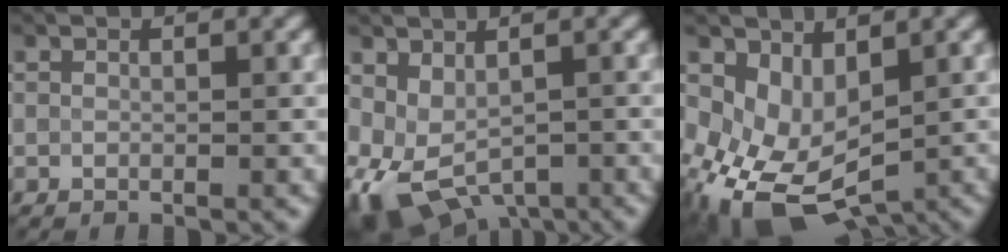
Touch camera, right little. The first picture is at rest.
{"total": 6.3, "force": [-1.9, 4.1, 4.4], "torque": [-0.090, -0.018, -0.023]}
{"total": 7.3, "force": [-0.8, 5.1, 5.1], "torque": [-0.105, -0.025, 0.002]}